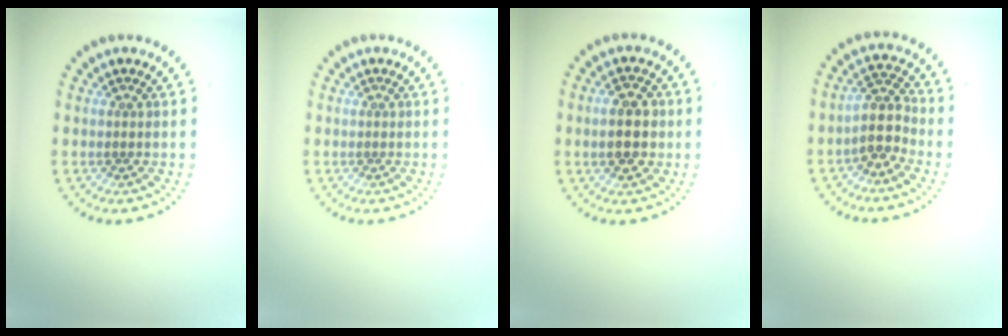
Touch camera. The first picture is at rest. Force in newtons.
{"total": 0.0}
{"total": 4.4, "press": 4.4, "slide": 0.2}
{"total": 2.9, "press": 2.3, "slide": 1.7}